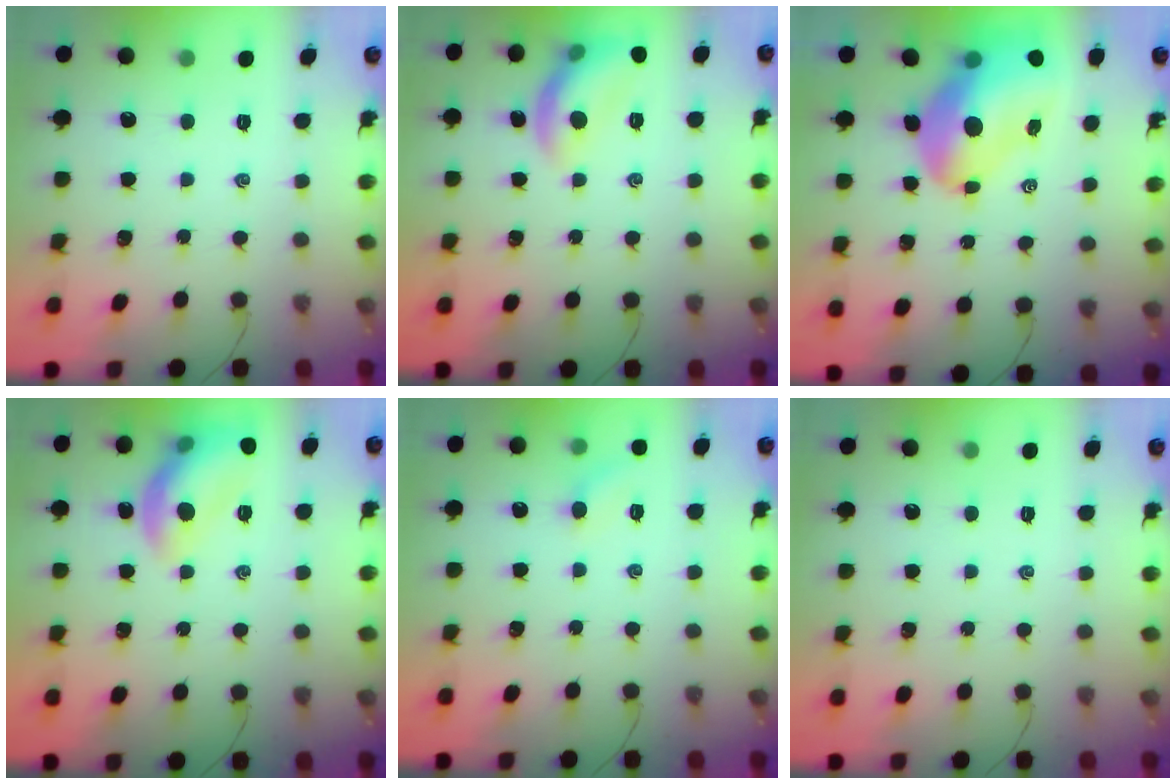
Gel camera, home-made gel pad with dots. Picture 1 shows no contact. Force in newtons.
{"total": 11.2, "press": 11.1, "slide": 0.4}
{"total": 19.0, "press": 18.2, "slide": 5.6}
{"total": 13.6, "press": 13.6, "slide": 0.9}
{"total": 5.7, "press": 5.3, "slide": 2.0}
{"total": 0.0}